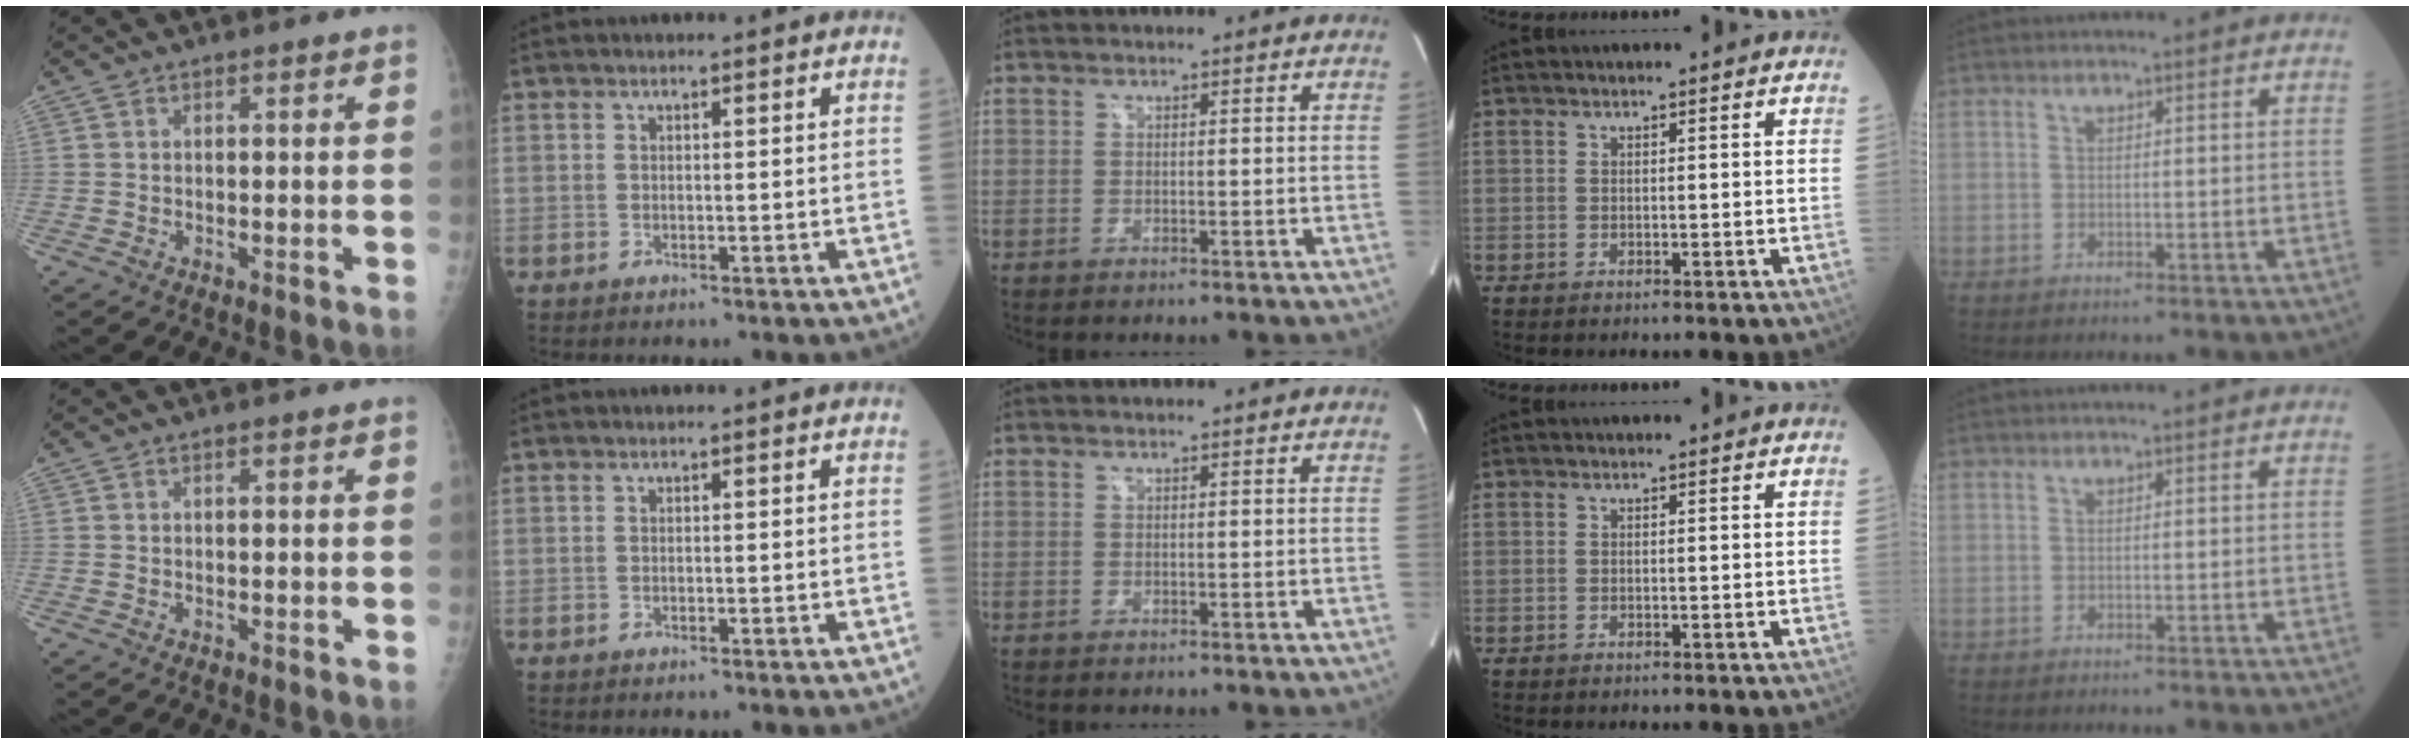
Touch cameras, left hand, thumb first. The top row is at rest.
{}